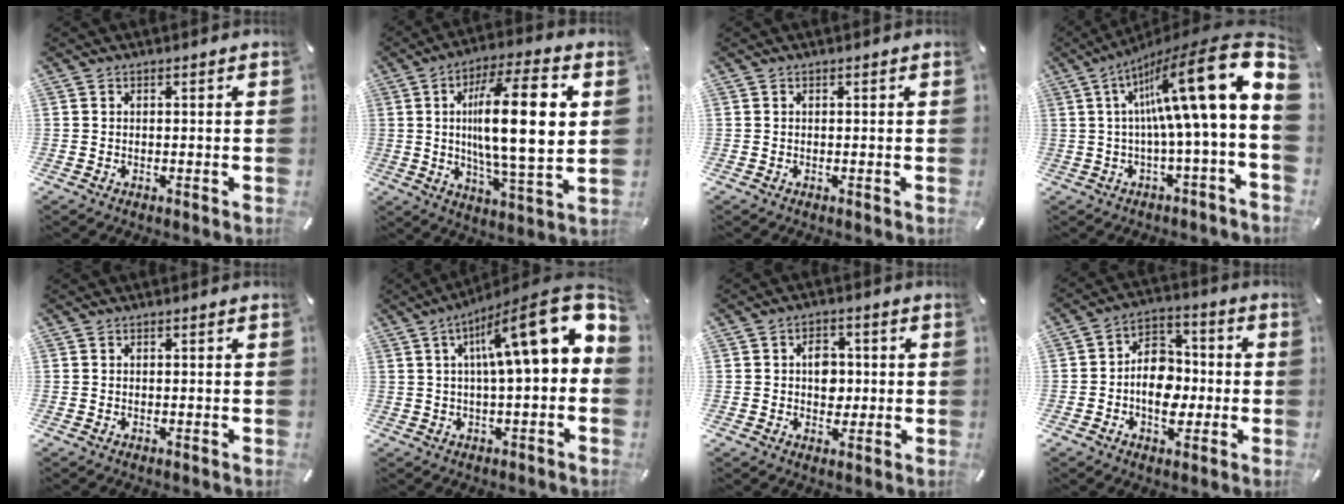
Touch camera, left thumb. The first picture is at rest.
{"total": 20.7, "force": [3.9, 5.8, 19.5], "torque": [-0.333, -0.012, 0.043]}
{"total": 0.0}
{"total": 22.4, "force": [7.3, 3.0, 20.9], "torque": [-0.345, -0.070, 0.108]}
{"total": 0.0}
{"total": 18.9, "force": [6.4, 4.6, 17.2], "torque": [-0.257, -0.041, 0.090]}
{"total": 5.8, "force": [0.2, 4.6, 3.6], "torque": [-0.031, -0.005, -0.005]}
{"total": 10.8, "force": [-2.6, 8.3, 6.4], "torque": [-0.107, 0.021, -0.045]}